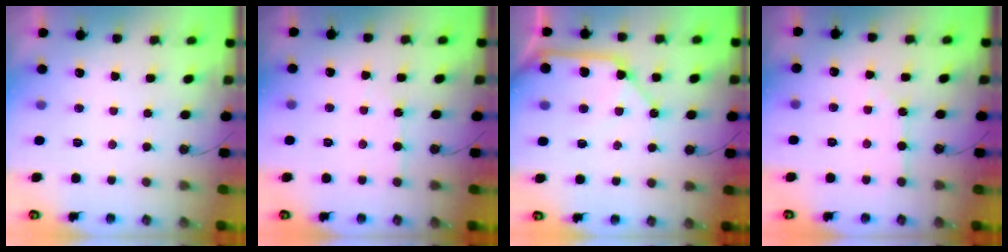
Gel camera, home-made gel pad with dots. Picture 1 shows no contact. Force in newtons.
{"total": 3.8, "press": 3.7, "slide": 0.5}
{"total": 14.3, "press": 14.2, "slide": 1.7}
{"total": 2.6, "press": 2.5, "slide": 0.4}